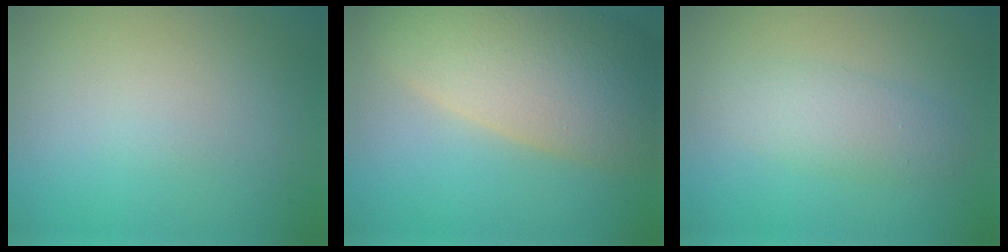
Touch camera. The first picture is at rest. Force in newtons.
{"total": 11.8, "press": 11.7, "slide": 1.0}
{"total": 2.7, "press": 2.7, "slide": 0.0}